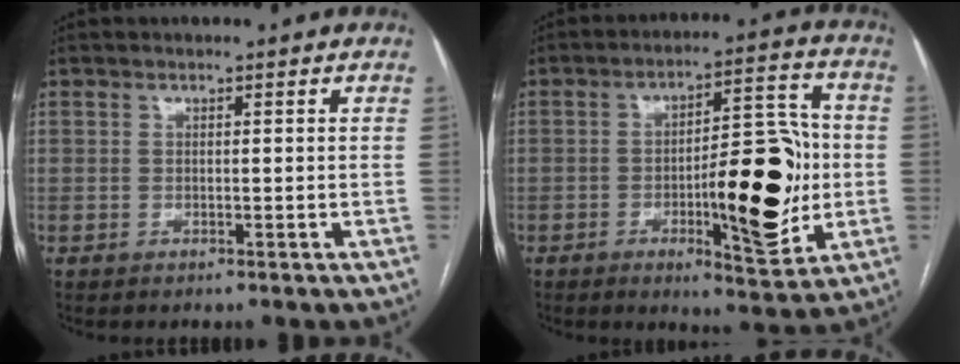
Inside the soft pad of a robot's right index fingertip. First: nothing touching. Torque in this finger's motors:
{"motor_torque": [1.07, 0.37, 0.42, 0.13]}